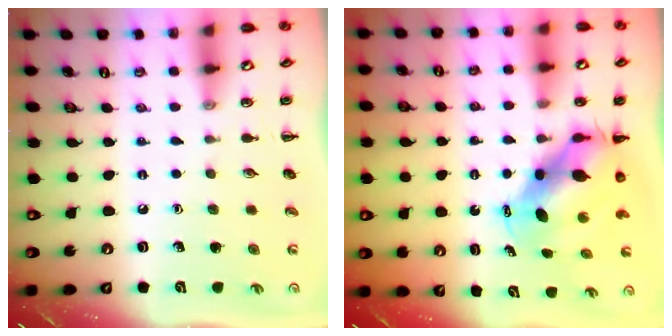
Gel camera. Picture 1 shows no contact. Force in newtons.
{"total": 7.8, "press": 7.6, "slide": 1.8}